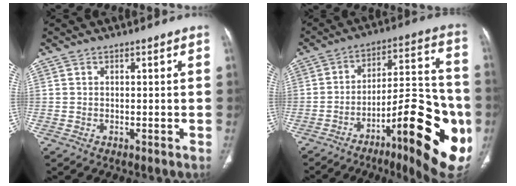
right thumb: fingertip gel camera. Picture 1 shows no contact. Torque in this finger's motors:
{"motor_torque": [0.45, 0.71, 1.89, -0.85, 0.15]}